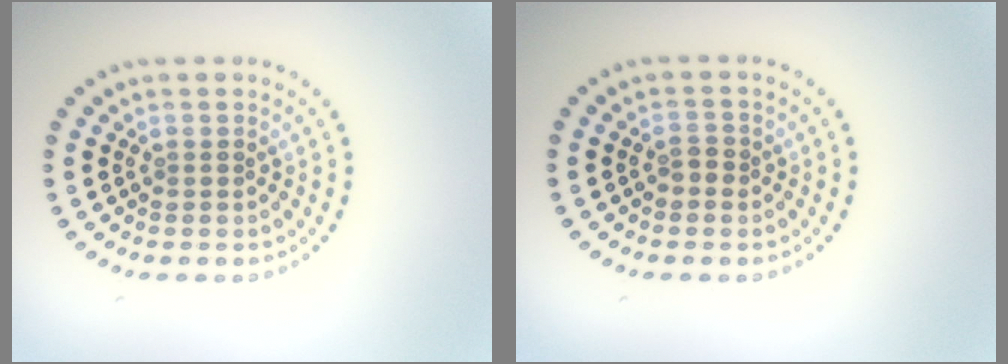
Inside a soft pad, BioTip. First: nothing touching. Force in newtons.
{"total": 1.2, "press": 1.1, "slide": 0.4}